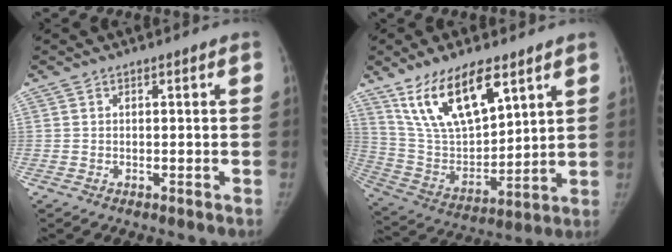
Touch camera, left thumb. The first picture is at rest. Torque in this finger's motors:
{"motor_torque": [0.43, 0.46, 1.43, -1.34, 0.23]}